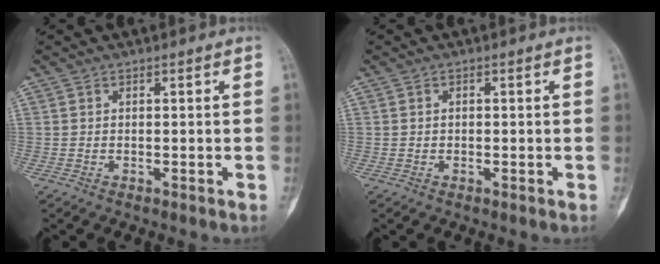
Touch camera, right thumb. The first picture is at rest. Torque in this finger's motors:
{"motor_torque": [-0.76, -0.21, -0.01, -0.17, -0.08]}